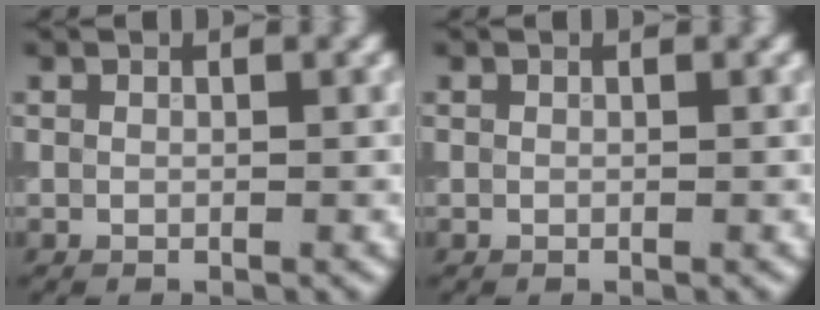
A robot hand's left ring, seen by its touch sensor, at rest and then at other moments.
{"total": 0.0}